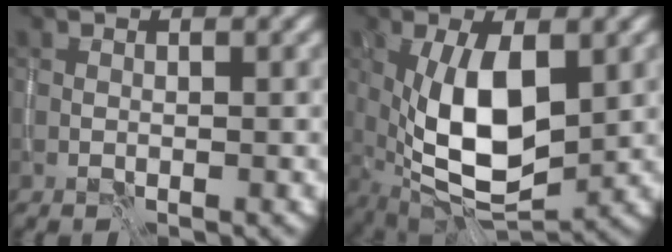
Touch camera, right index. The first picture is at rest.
{"total": 10.0, "force": [-0.1, 4.6, 8.9], "torque": [-0.167, -0.010, -0.001]}